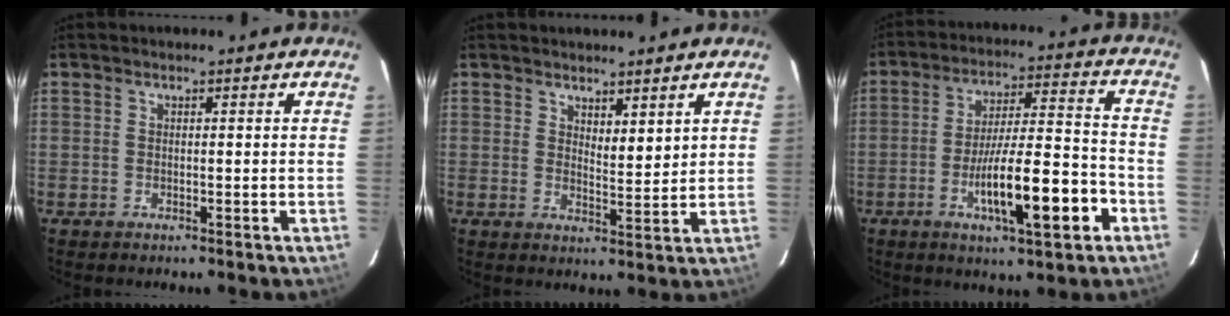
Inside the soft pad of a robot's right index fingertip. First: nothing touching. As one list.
[{"total": 3.3, "force": [2.4, 1.0, 2.1], "torque": [-0.034, -0.014, 0.046]}, {"total": 14.5, "force": [-5.6, 2.0, 13.2], "torque": [-0.225, 0.005, -0.086]}]